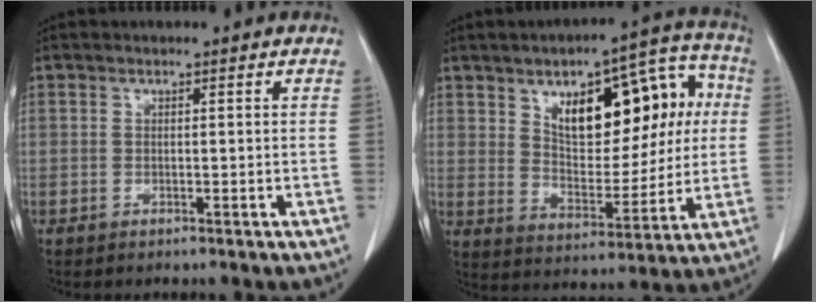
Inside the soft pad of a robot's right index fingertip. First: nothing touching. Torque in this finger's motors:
{"motor_torque": [1.04, 0.78, 0.59, 0.13]}